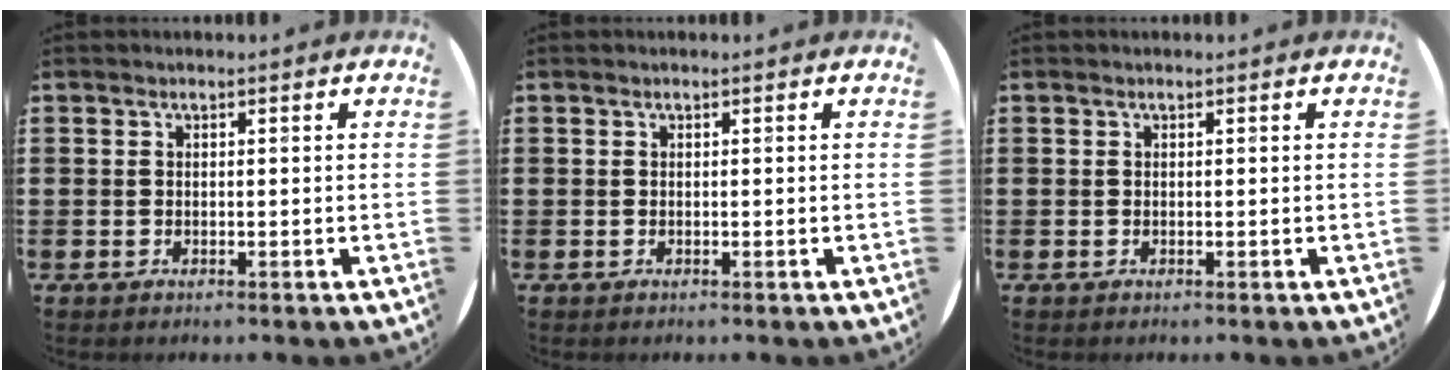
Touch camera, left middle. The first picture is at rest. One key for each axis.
{"total": 0.0}
{"total": 0.0}